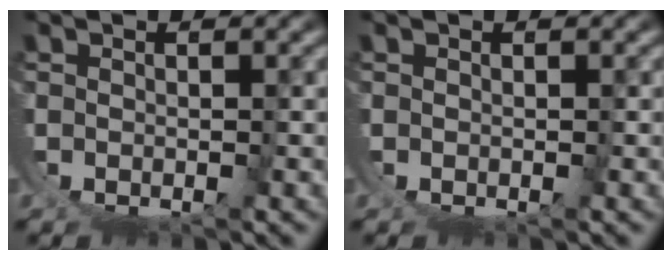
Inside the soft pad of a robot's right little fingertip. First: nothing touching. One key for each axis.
{"total": 0.0}